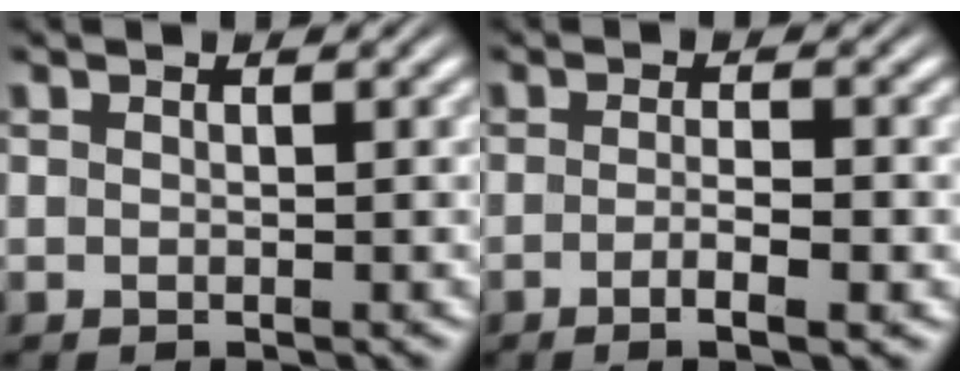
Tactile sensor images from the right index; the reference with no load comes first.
{"total": 3.0, "force": [-1.7, 0.1, 2.4], "torque": [-0.046, -0.010, -0.030]}